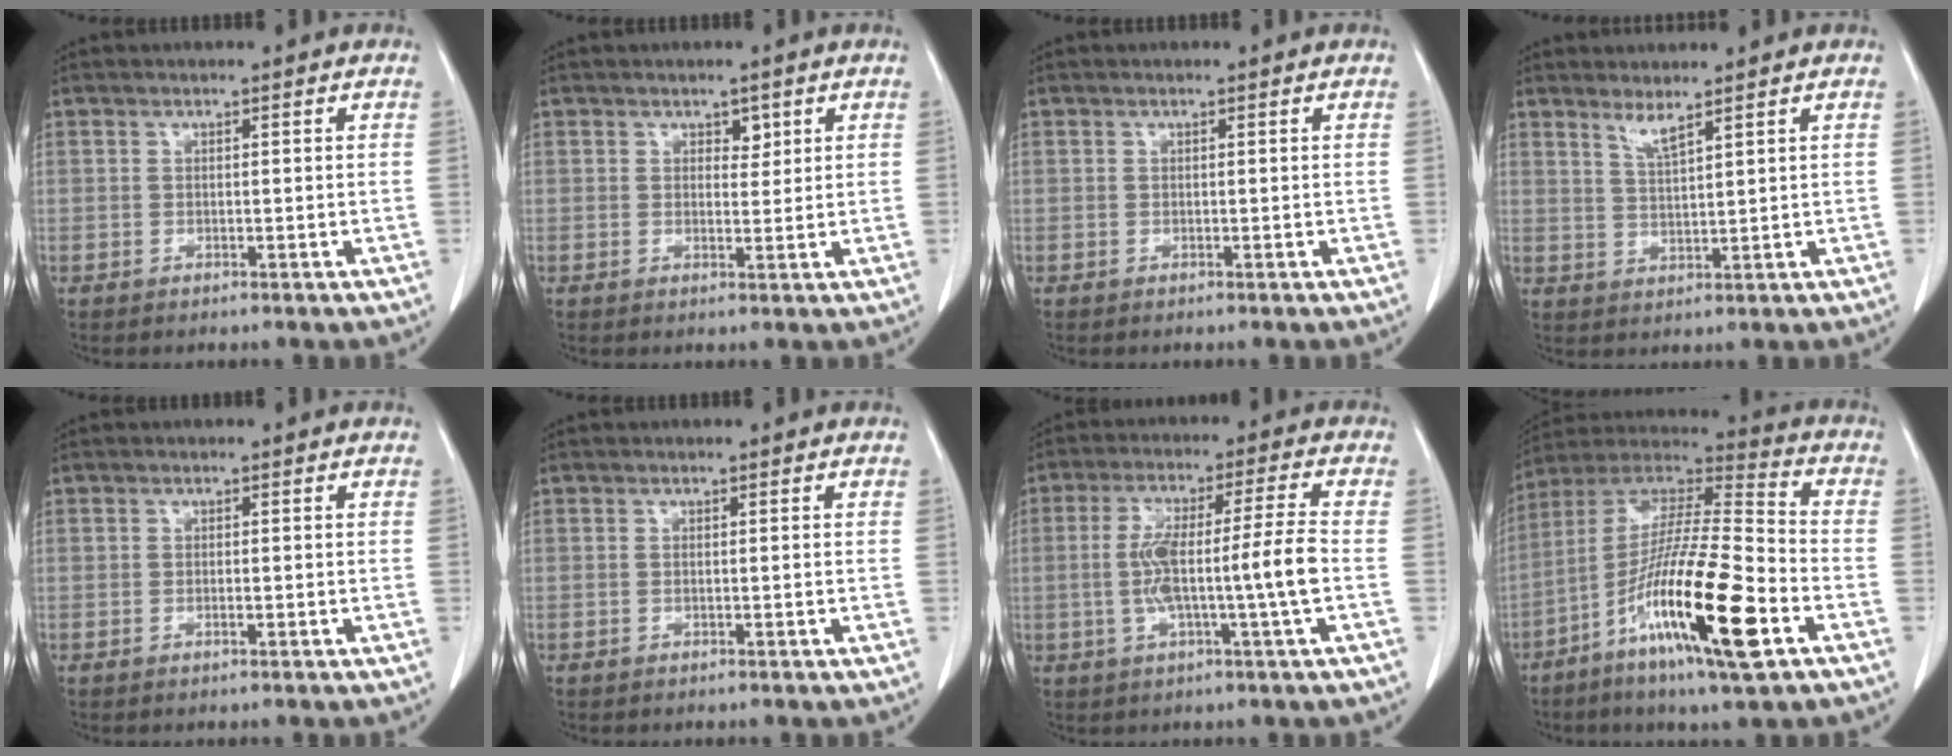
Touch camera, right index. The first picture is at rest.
{"total": 1.8, "force": [1.0, 1.1, 1.0], "torque": [-0.009, -0.003, 0.015]}
{"total": 0.0}
{"total": 2.7, "force": [2.1, -0.2, 1.6], "torque": [-0.033, -0.013, 0.045]}
{"total": 0.8, "force": [-0.2, 0.3, 0.7], "torque": [-0.015, -0.001, -0.003]}
{"total": 0.5, "force": [-0.1, 0.0, 0.5], "torque": [-0.013, -0.002, 0.001]}
{"total": 10.8, "force": [-1.6, -0.5, 10.7], "torque": [-0.198, 0.012, -0.028]}
{"total": 21.0, "force": [-8.5, 1.7, 19.2], "torque": [-0.375, -0.029, -0.156]}